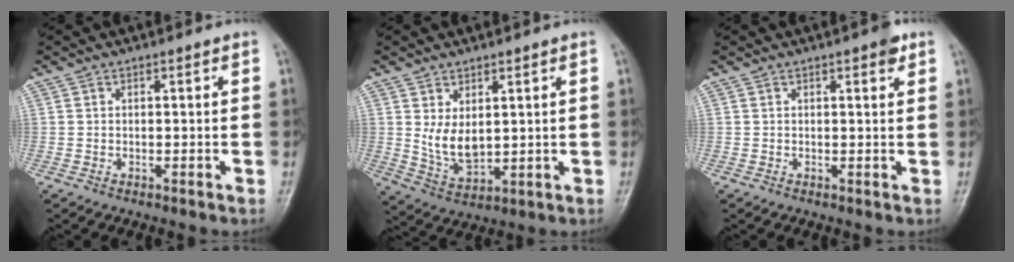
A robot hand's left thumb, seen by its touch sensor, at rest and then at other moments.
{"total": 6.6, "force": [1.7, 3.6, 5.2], "torque": [-0.084, -0.021, 0.049]}
{"total": 2.2, "force": [1.3, 0.6, 1.7], "torque": [-0.019, -0.004, 0.015]}